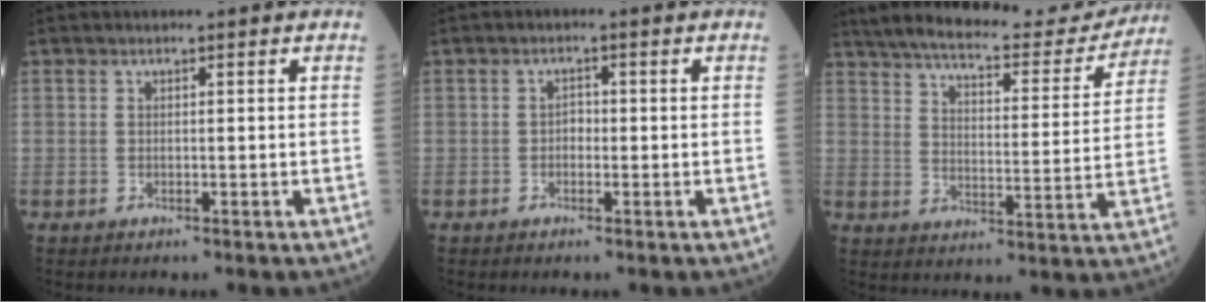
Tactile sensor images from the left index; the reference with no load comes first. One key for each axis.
{"total": 1.4, "fx": -0.3, "fy": 0.9, "fz": 0.9, "tx": -0.011, "ty": 0.005, "tz": -0.008}
{"total": 20.9, "fx": 19.1, "fy": 4.0, "fz": 7.5, "tx": -0.120, "ty": -0.014, "tz": 0.255}